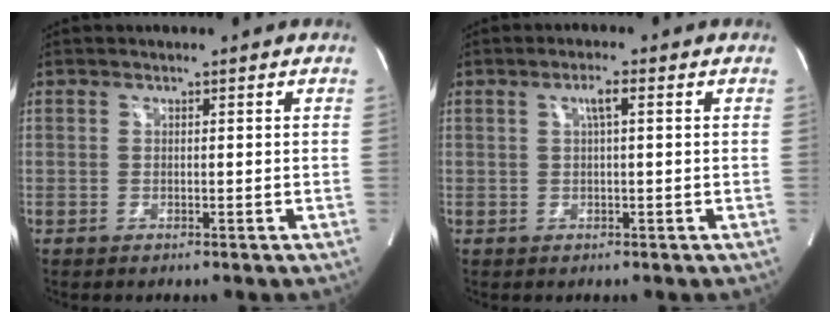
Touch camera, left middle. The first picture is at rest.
{"total": 2.2, "force": [0.6, 0.1, 2.1], "torque": [-0.040, 0.005, 0.012]}